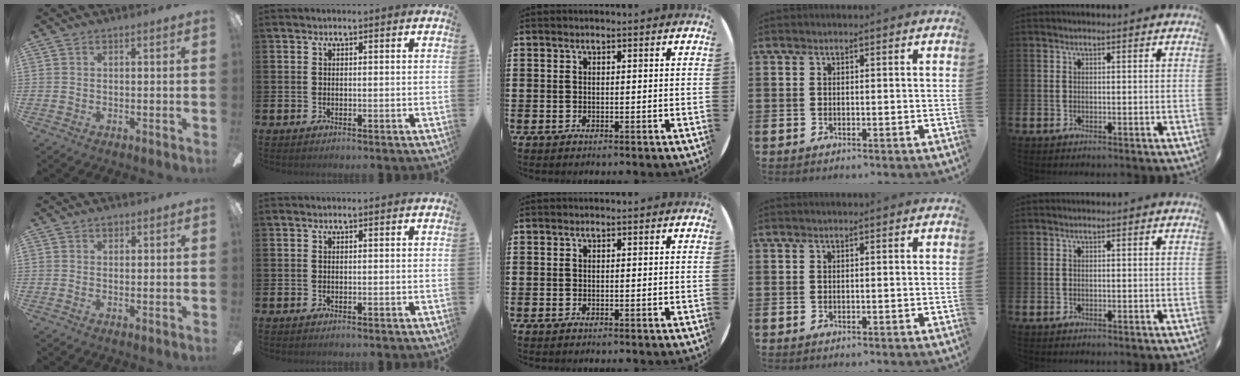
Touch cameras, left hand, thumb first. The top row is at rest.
{"thumb": {"total": 1.2, "force": [0.7, 0.8, 0.5], "torque": [-0.004, 0.000, 0.011]}}